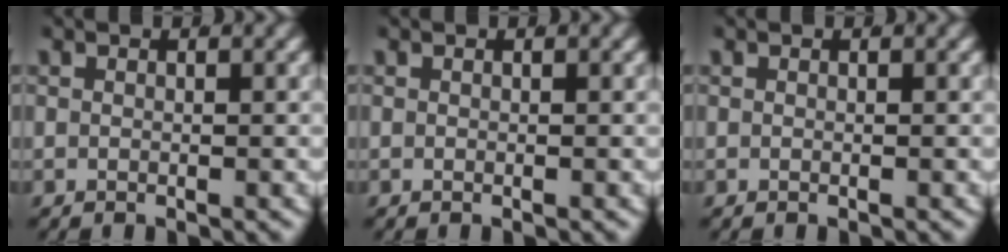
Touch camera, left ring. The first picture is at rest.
{"total": 0.0}
{"total": 0.0}